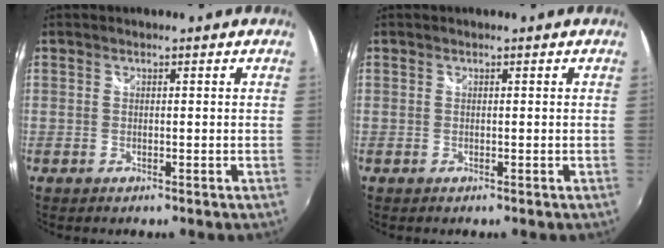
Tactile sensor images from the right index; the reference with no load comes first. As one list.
[{"total": 0.0}]